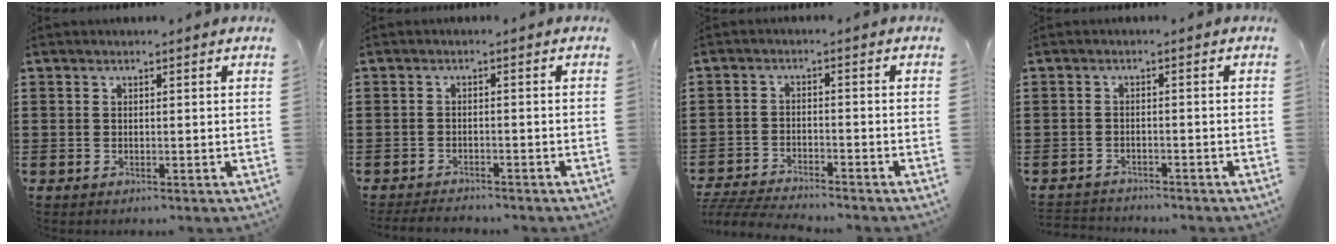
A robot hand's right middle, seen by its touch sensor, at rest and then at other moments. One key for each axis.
{"total": 2.2, "fx": -2.2, "fy": 0.3, "fz": 0.1, "tx": -0.007, "ty": 0.000, "tz": -0.046}
{"total": 4.6, "fx": -4.6, "fy": 0.3, "fz": 0.8, "tx": -0.026, "ty": -0.002, "tz": -0.096}
{"total": 2.0, "fx": -1.9, "fy": 0.3, "fz": -0.2, "tx": -0.004, "ty": 0.000, "tz": -0.043}